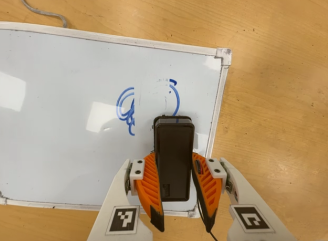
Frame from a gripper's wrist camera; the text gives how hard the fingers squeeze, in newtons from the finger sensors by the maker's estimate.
{"total": 6.9, "left": 5.1, "right": 8.6}